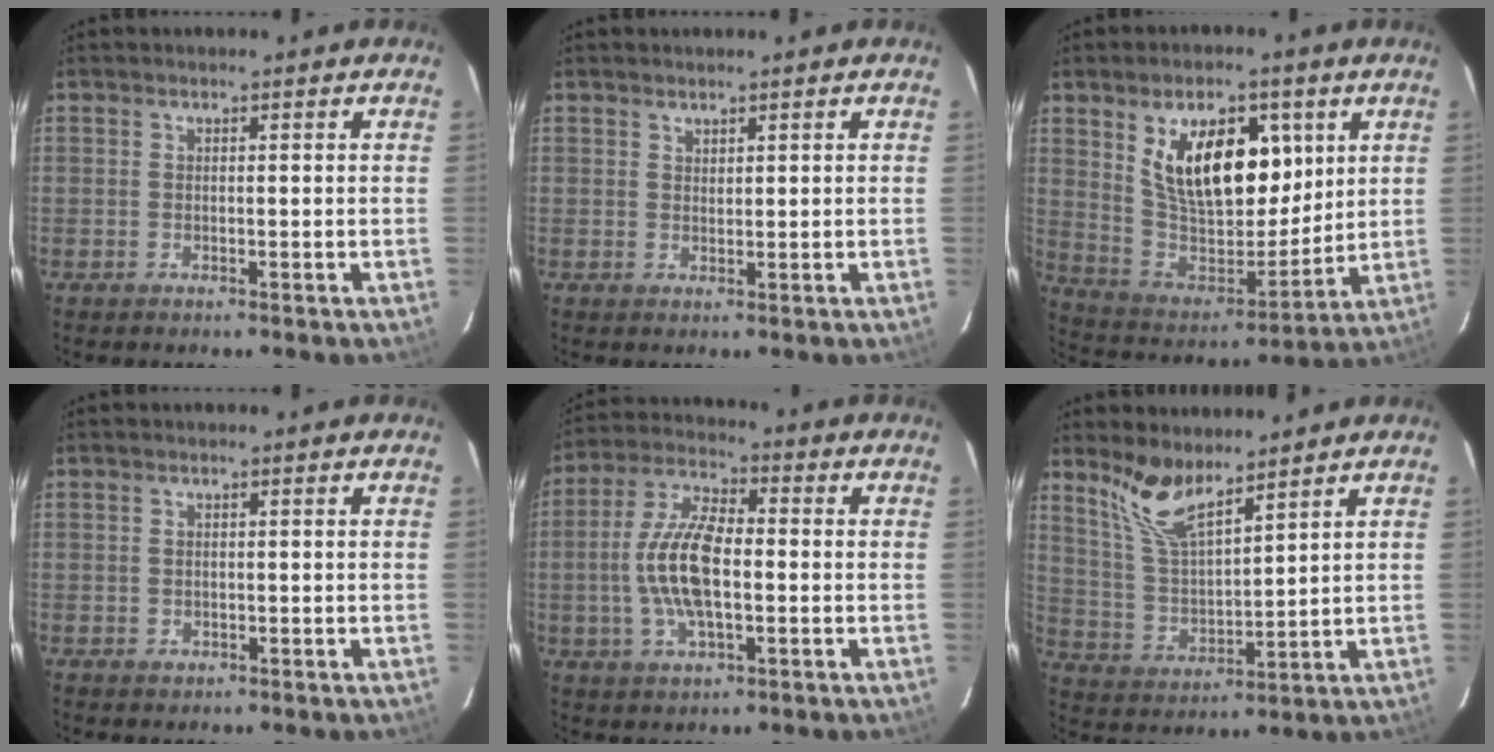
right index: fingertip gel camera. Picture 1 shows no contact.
{"total": 1.0, "force": [1.0, 0.4, 0.2], "torque": [-0.003, 0.002, 0.018]}
{"total": 18.4, "force": [6.9, 9.6, 14.1], "torque": [-0.244, 0.002, 0.137]}
{"total": 1.1, "force": [0.0, 0.9, 0.6], "torque": [-0.008, 0.000, 0.001]}
{"total": 12.5, "force": [-1.5, 5.0, 11.3], "torque": [-0.235, 0.006, -0.029]}
{"total": 9.4, "force": [7.3, 2.4, 5.4], "torque": [-0.110, -0.001, 0.154]}